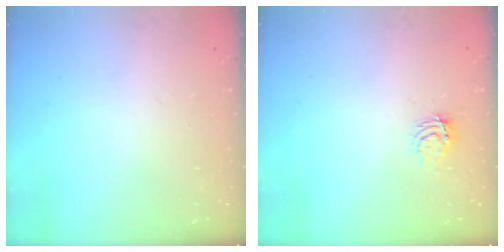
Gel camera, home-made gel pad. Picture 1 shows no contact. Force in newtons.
{"total": 3.9, "press": 3.9, "slide": 0.4}